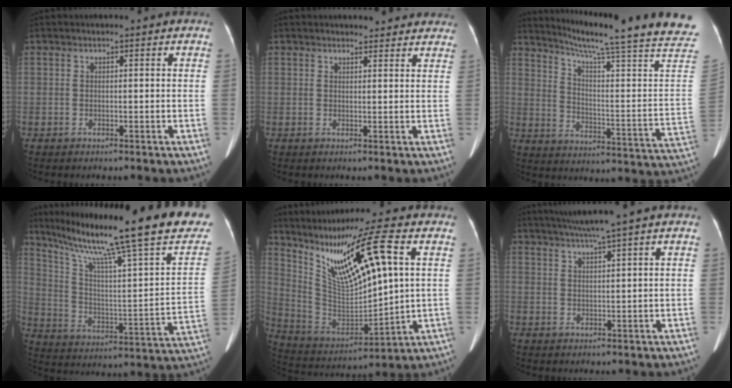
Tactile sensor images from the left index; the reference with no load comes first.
{"total": 6.0, "force": [5.7, 1.7, 1.0], "torque": [0.003, 0.003, 0.048]}
{"total": 25.9, "force": [22.0, -2.0, 13.6], "torque": [-0.214, -0.107, 0.281]}
{"total": 29.3, "force": [22.2, 1.6, 19.0], "torque": [-0.305, -0.047, 0.306]}
{"total": 17.3, "force": [6.8, 3.2, 15.6], "torque": [-0.301, 0.013, 0.136]}
{"total": 5.0, "force": [3.7, -1.4, 3.0], "torque": [-0.052, 0.010, 0.068]}